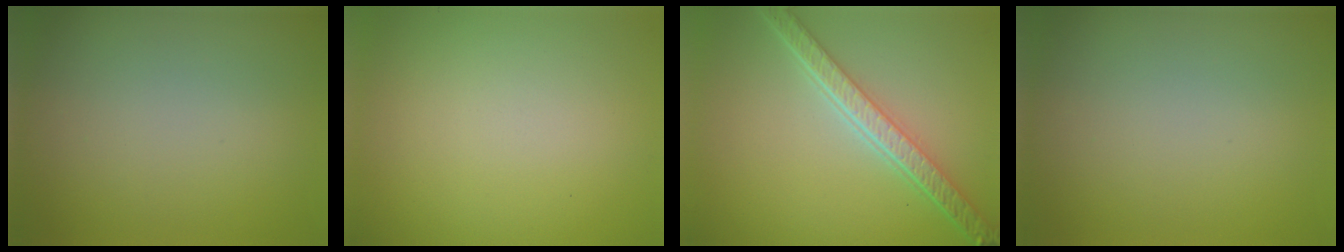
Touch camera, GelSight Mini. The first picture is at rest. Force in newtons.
{"total": 0.0}
{"total": 5.5, "press": 4.0, "slide": 3.8}
{"total": 0.0}